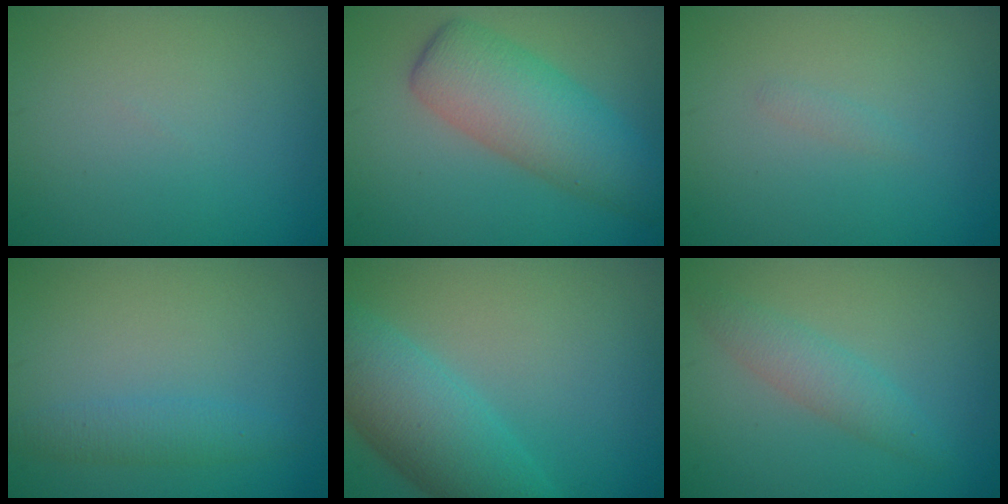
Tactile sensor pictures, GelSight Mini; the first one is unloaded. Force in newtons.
{"total": 6.3, "press": 6.3, "slide": 0.2}
{"total": 0.5, "press": 0.5, "slide": 0.0}
{"total": 2.0, "press": 2.0, "slide": 0.1}
{"total": 6.7, "press": 6.6, "slide": 0.2}
{"total": 2.4, "press": 2.4, "slide": 0.1}